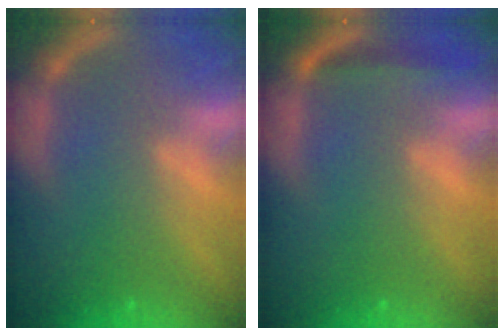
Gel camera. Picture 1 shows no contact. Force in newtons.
{"total": 1.9}